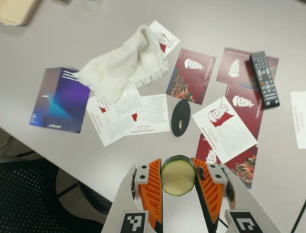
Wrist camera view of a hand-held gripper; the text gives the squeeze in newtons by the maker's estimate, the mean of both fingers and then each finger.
{"total": 12.4, "left": 12.6, "right": 12.1}